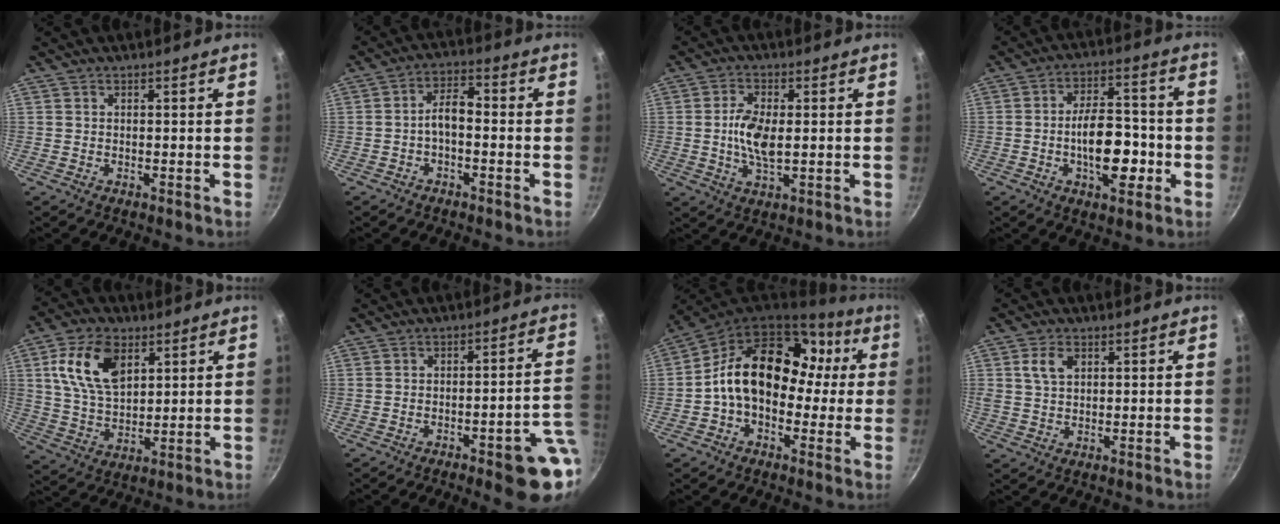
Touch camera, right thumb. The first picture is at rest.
{"total": 5.0, "force": [-1.5, 2.5, 4.0], "torque": [-0.064, 0.032, -0.031]}
{"total": 7.4, "force": [0.1, 3.5, 6.5], "torque": [-0.132, 0.000, 0.001]}
{"total": 12.7, "force": [-3.2, 6.5, 10.4], "torque": [-0.130, 0.031, -0.052]}
{"total": 13.7, "force": [5.0, 8.2, 9.7], "torque": [-0.163, -0.012, 0.095]}
{"total": 11.7, "force": [-4.5, 2.8, 10.4], "torque": [-0.100, 0.040, -0.053]}
{"total": 18.9, "force": [1.2, 13.5, 13.1], "torque": [-0.166, 0.052, 0.007]}
{"total": 4.6, "force": [1.5, 3.0, 3.1], "torque": [-0.049, 0.000, 0.028]}